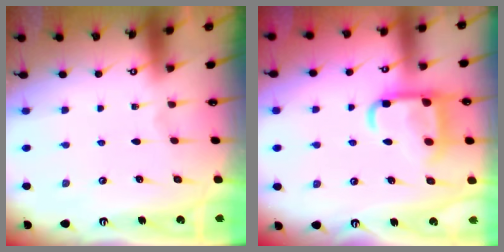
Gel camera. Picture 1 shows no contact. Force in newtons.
{"total": 14.4, "press": 14.3, "slide": 1.4}